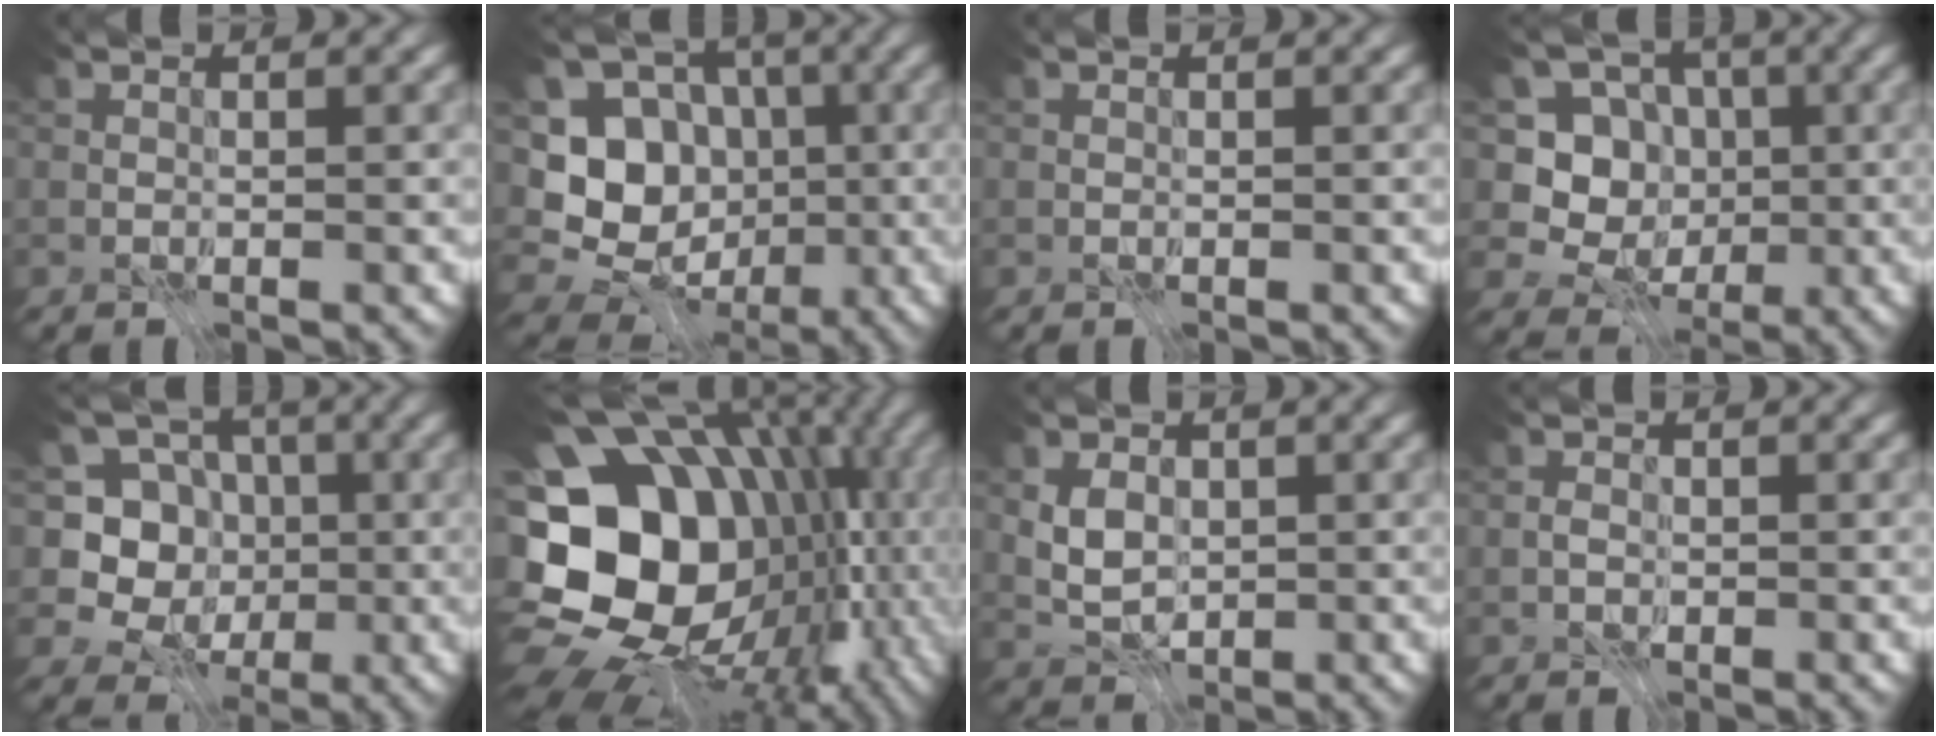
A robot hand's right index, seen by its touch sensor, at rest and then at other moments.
{"total": 9.4, "force": [-2.0, 8.0, 4.6], "torque": [-0.080, -0.003, -0.046]}
{"total": 0.0}
{"total": 7.5, "force": [-1.2, 6.9, 2.5], "torque": [-0.042, 0.015, -0.049]}
{"total": 8.4, "force": [-1.5, 7.8, 2.9], "torque": [-0.058, 0.021, -0.056]}
{"total": 17.8, "force": [-1.0, 14.0, 10.9], "torque": [-0.187, 0.017, -0.009]}
{"total": 2.9, "force": [-0.2, 2.2, 1.9], "torque": [-0.036, -0.008, -0.004]}
{"total": 1.0, "force": [-0.5, 0.8, 0.3], "torque": [-0.003, -0.002, -0.013]}